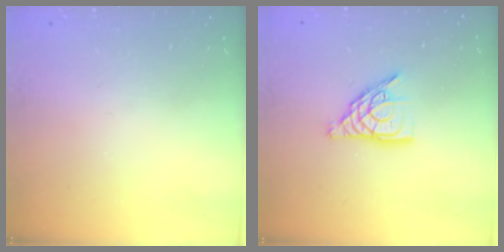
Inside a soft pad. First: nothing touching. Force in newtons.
{"total": 10.4, "press": 10.4, "slide": 1.2}